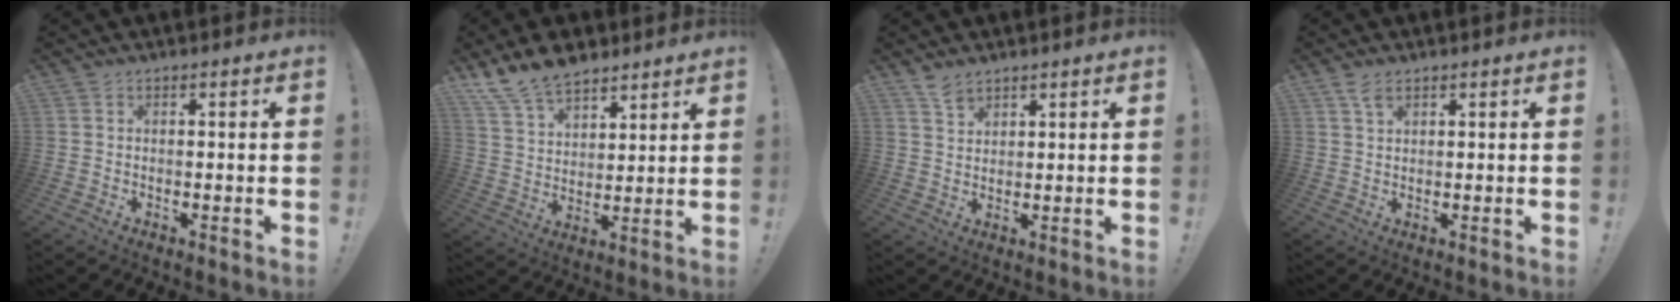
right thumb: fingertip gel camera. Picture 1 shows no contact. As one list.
[{"total": 12.5, "force": [10.1, 6.1, 4.2], "torque": [-0.079, -0.068, 0.194]}, {"total": 3.8, "force": [3.2, 1.5, 1.5], "torque": [-0.009, -0.024, 0.056]}, {"total": 2.9, "force": [1.8, 1.3, 1.8], "torque": [-0.030, -0.003, 0.032]}]